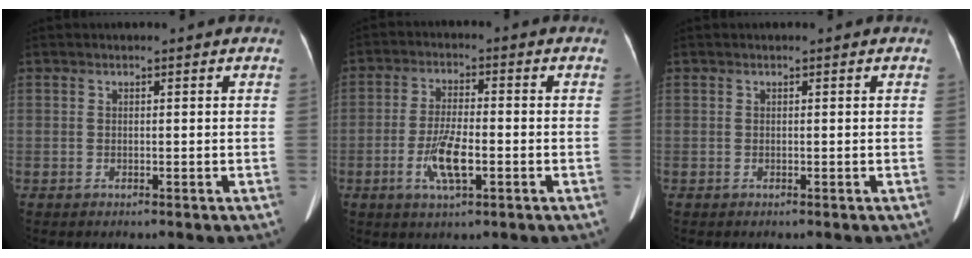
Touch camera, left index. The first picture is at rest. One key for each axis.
{"total": 6.8, "fx": -2.3, "fy": 1.6, "fz": 6.2, "tx": -0.126, "ty": -0.002, "tz": -0.041}
{"total": 0.0}